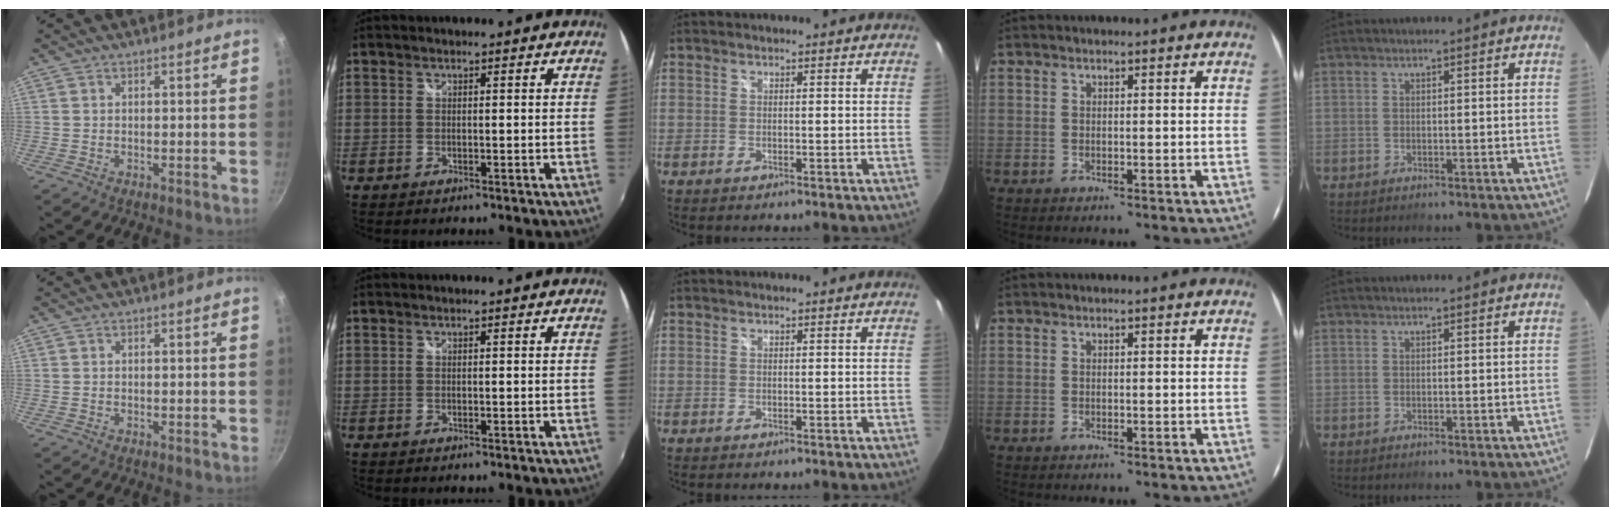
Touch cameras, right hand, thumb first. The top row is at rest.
{}